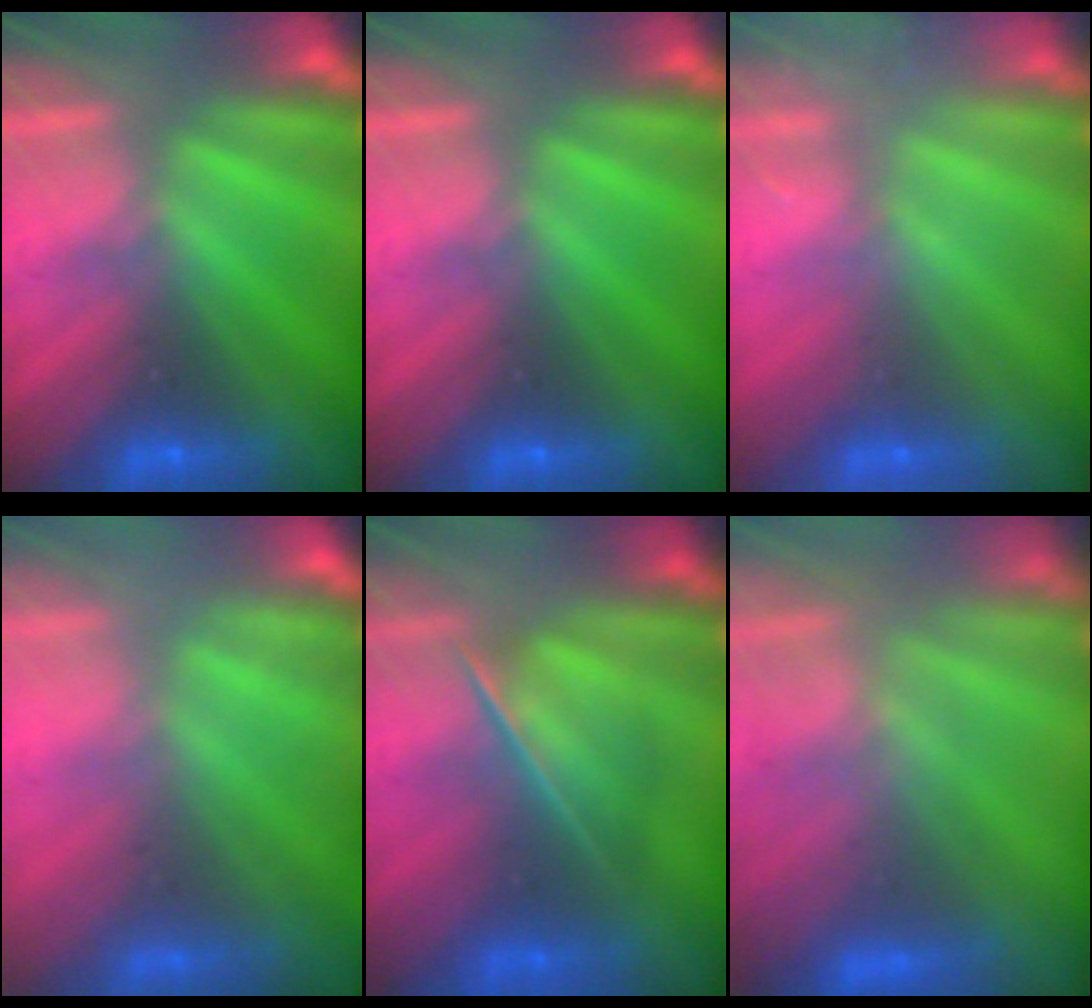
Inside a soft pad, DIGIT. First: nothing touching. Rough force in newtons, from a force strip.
{"total": 0.0}
{"total": 2.5}
{"total": 2.1}
{"total": 2.7}
{"total": 3.2}